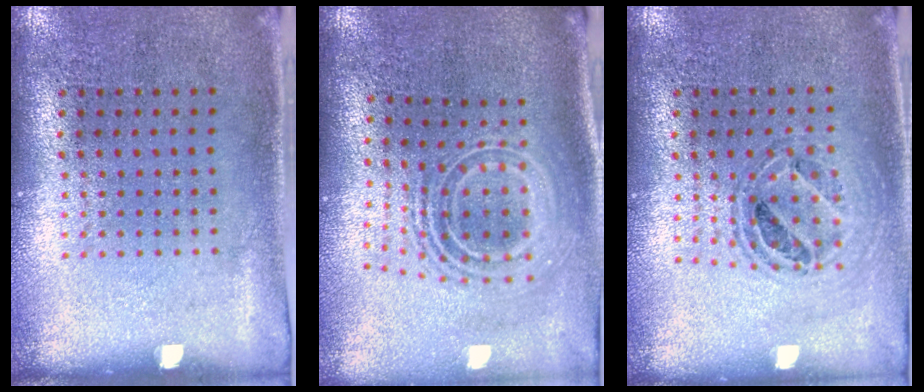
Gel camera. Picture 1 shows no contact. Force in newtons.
{"total": 2.5, "press": 1.7, "slide": 1.8}
{"total": 0.8, "press": 0.8, "slide": 0.1}